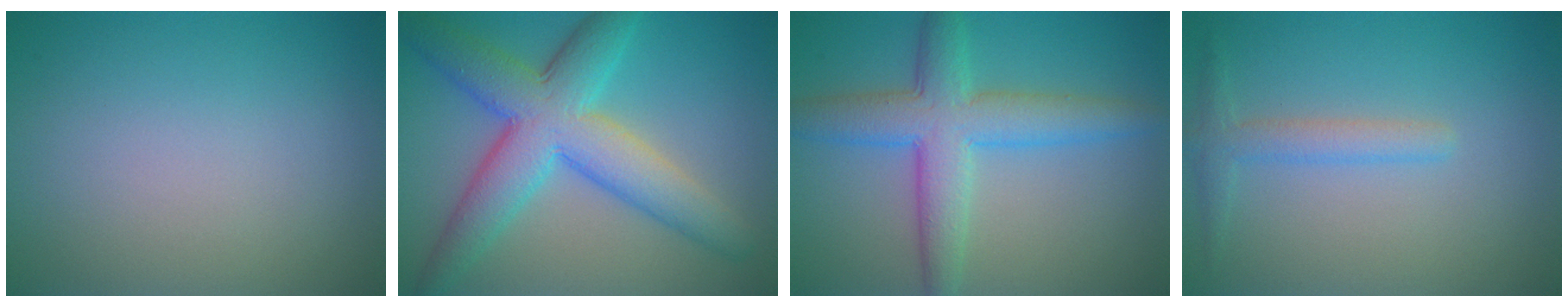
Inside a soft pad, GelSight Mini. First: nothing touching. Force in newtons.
{"total": 8.7, "press": 8.7, "slide": 0.2}
{"total": 6.1, "press": 6.1, "slide": 0.1}
{"total": 2.0, "press": 2.0, "slide": 0.1}